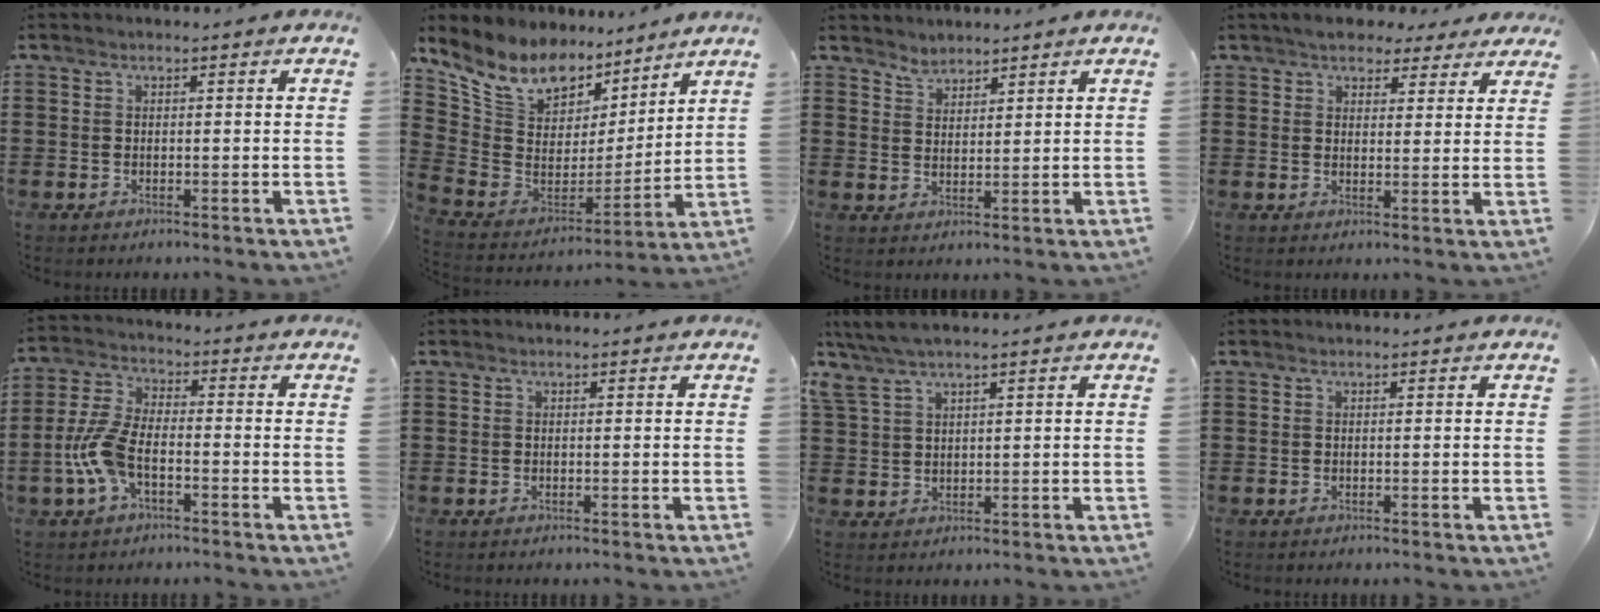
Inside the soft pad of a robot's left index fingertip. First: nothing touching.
{"total": 10.1, "force": [8.6, 4.7, 2.4], "torque": [-0.103, -0.061, 0.157]}
{"total": 2.6, "force": [2.5, 0.7, -0.3], "torque": [-0.002, -0.004, 0.048]}
{"total": 4.8, "force": [4.2, 2.1, 1.3], "torque": [-0.033, -0.003, 0.077]}
{"total": 7.8, "force": [-2.3, 3.7, 6.5], "torque": [-0.164, -0.007, -0.050]}
{"total": 0.0}
{"total": 4.2, "force": [3.0, 0.9, 2.8], "torque": [-0.063, 0.004, 0.056]}
{"total": 0.0}